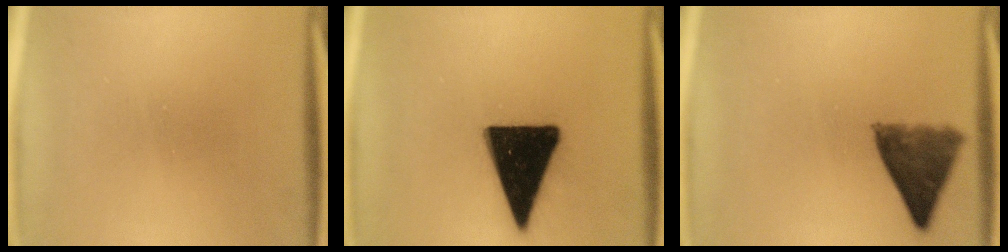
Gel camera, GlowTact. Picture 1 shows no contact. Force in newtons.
{"total": 19.1}
{"total": 8.1}